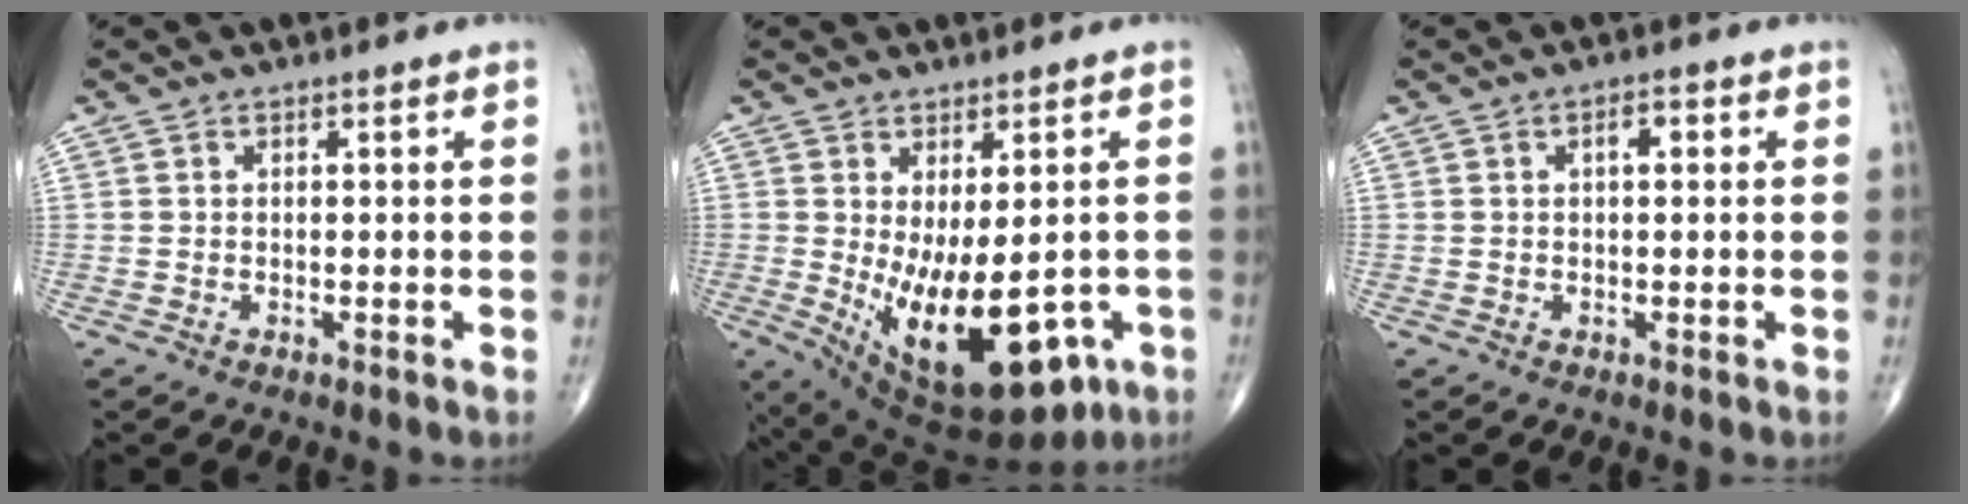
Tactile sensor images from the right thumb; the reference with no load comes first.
{"total": 17.8, "force": [-4.6, 8.5, 14.9], "torque": [-0.226, -0.016, -0.043]}
{"total": 2.3, "force": [0.5, 1.1, 1.9], "torque": [-0.025, 0.007, 0.004]}